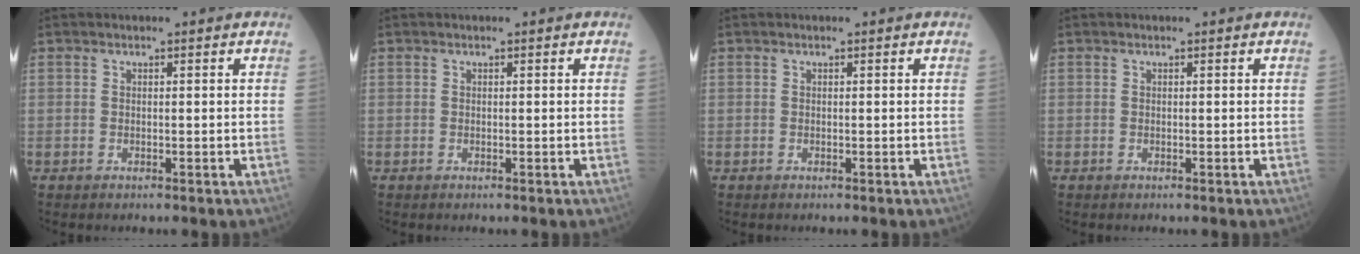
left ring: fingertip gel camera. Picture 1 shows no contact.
{"total": 0.0}
{"total": 0.0}
{"total": 0.0}